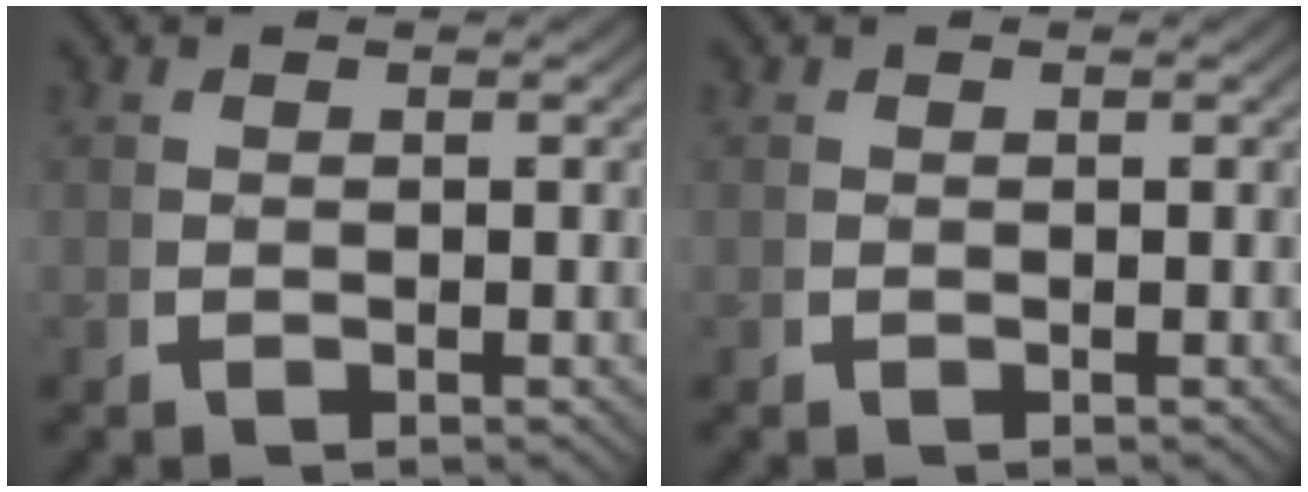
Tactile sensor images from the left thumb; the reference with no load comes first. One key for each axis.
{"total": 0.0}